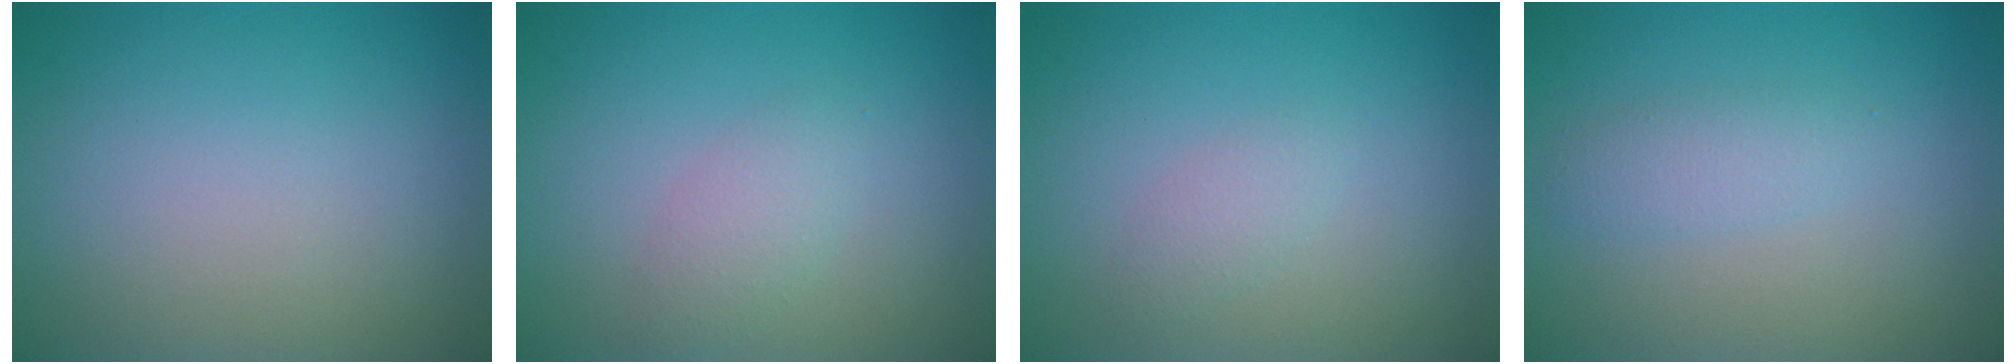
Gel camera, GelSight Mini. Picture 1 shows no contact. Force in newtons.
{"total": 1.8, "press": 1.8, "slide": 0.1}
{"total": 1.2, "press": 1.2, "slide": 0.0}
{"total": 1.8, "press": 1.8, "slide": 0.0}